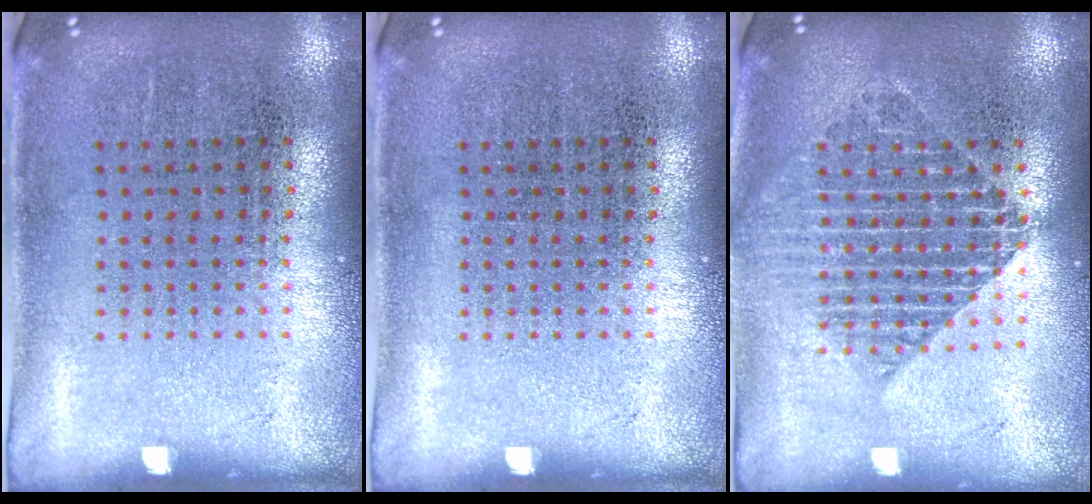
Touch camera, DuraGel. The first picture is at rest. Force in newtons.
{"total": 0.0}
{"total": 1.8, "press": 1.6, "slide": 1.0}